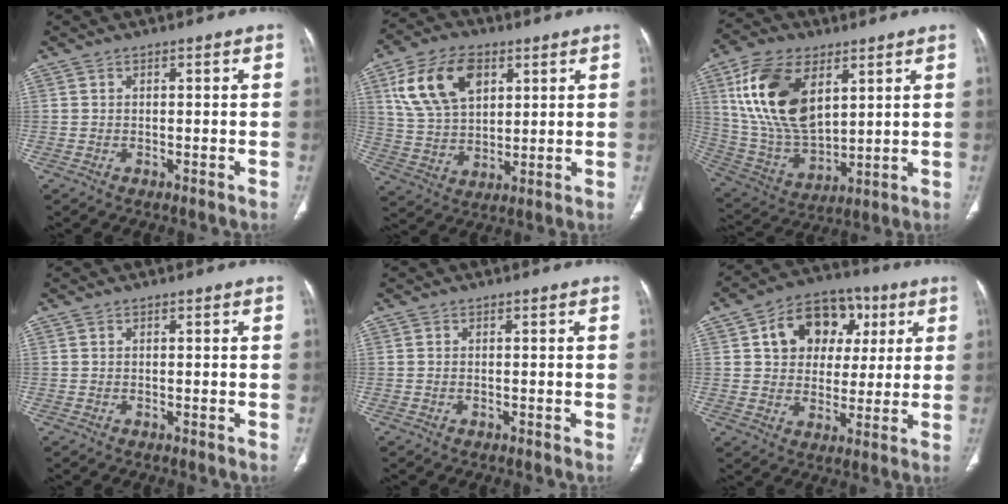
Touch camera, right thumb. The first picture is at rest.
{"total": 15.0, "force": [6.0, 9.4, 10.0], "torque": [-0.163, -0.011, 0.119]}
{"total": 19.6, "force": [7.3, 10.9, 14.5], "torque": [-0.256, -0.027, 0.147]}
{"total": 0.0}
{"total": 0.0}
{"total": 15.1, "force": [4.9, 11.6, 8.4], "torque": [-0.086, 0.009, 0.075]}